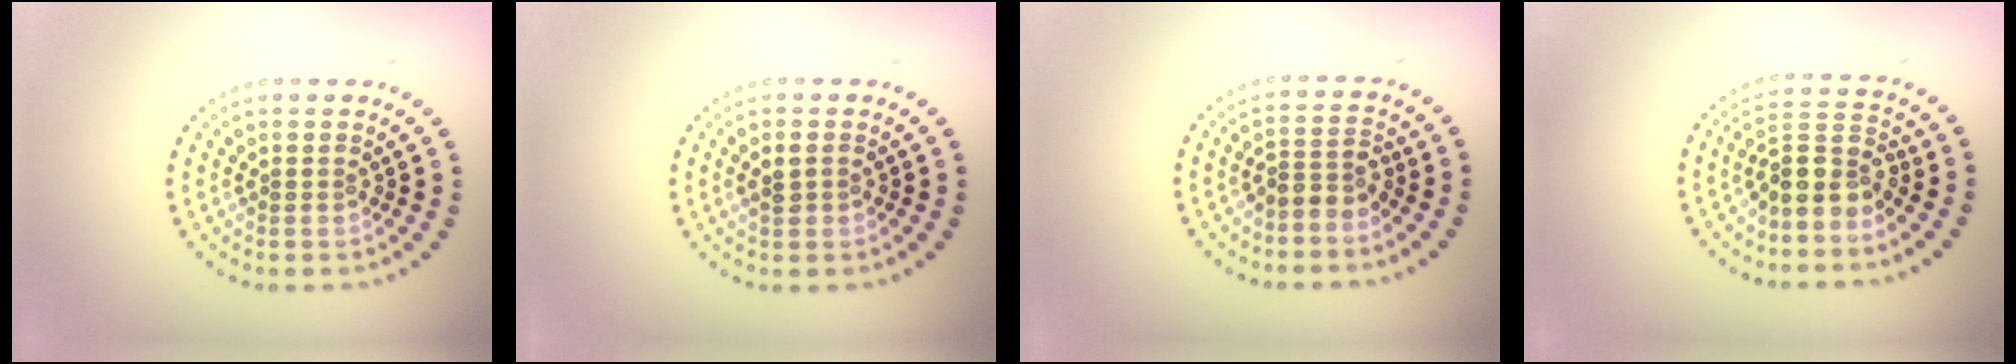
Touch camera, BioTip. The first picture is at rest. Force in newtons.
{"total": 1.5, "press": 1.5, "slide": 0.1}
{"total": 2.3, "press": 1.7, "slide": 1.5}
{"total": 3.7, "press": 2.9, "slide": 2.2}